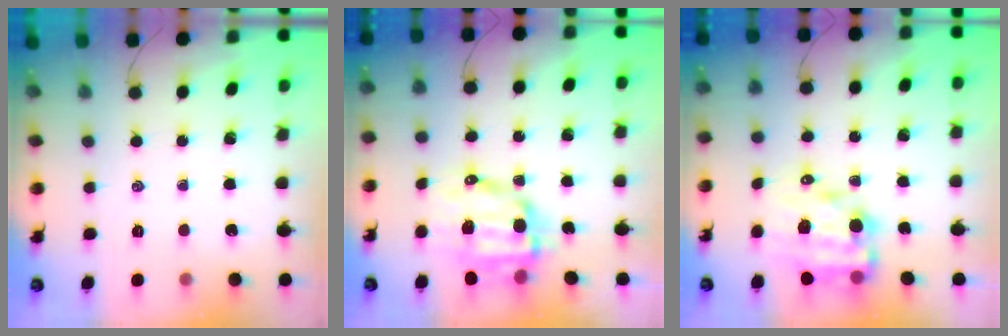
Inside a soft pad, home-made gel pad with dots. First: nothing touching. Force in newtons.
{"total": 11.3, "press": 11.1, "slide": 2.4}
{"total": 12.1, "press": 11.6, "slide": 3.3}